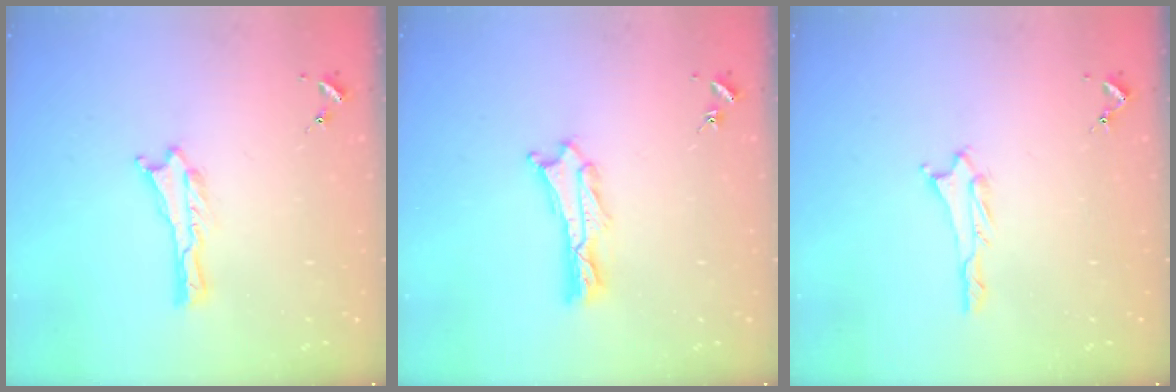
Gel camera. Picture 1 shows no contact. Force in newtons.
{"total": 1.2, "press": 1.2, "slide": 0.2}
{"total": 1.2, "press": 1.2, "slide": 0.1}